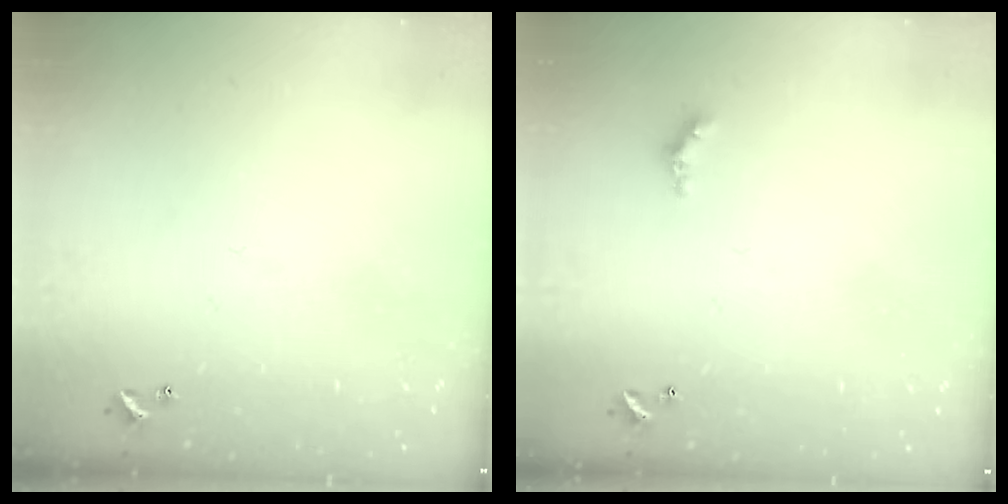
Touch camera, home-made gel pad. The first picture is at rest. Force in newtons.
{"total": 2.3, "press": 2.3, "slide": 0.4}